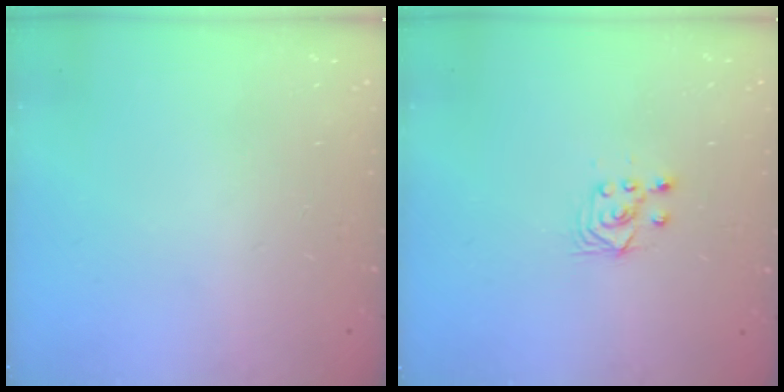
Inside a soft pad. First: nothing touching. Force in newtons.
{"total": 3.5, "press": 3.2, "slide": 1.3}